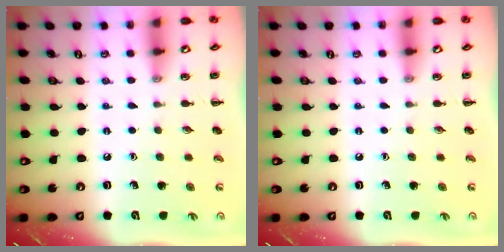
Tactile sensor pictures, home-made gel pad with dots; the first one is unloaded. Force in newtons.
{"total": 0.0}